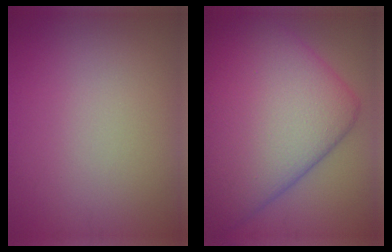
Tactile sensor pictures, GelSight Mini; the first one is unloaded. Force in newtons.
{"total": 16.5, "press": 16.5, "slide": 0.2}